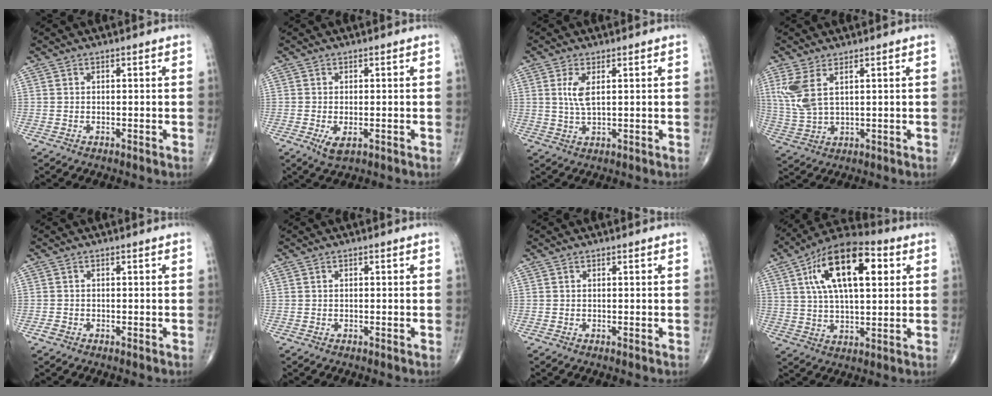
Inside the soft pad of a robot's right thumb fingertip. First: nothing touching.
{"total": 2.8, "force": [-0.9, 1.2, 2.4], "torque": [-0.046, -0.007, -0.012]}
{"total": 4.0, "force": [1.2, 1.5, 3.6], "torque": [-0.077, -0.006, 0.027]}
{"total": 7.3, "force": [2.8, 3.1, 5.9], "torque": [-0.147, -0.007, 0.069]}
{"total": 0.9, "force": [-0.6, 0.6, 0.4], "torque": [-0.009, 0.001, -0.013]}
{"total": 0.0}
{"total": 0.0}
{"total": 18.7, "force": [5.8, 8.5, 15.6], "torque": [-0.243, 0.009, 0.089]}